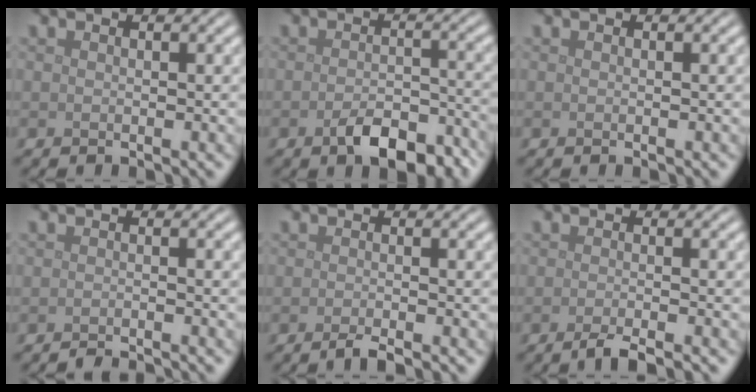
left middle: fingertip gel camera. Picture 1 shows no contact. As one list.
[{"total": 4.8, "force": [-2.7, 2.2, 3.3], "torque": [-0.058, -0.003, -0.041]}, {"total": 0.0}, {"total": 1.6, "force": [-1.5, 0.2, 0.5], "torque": [0.004, -0.004, -0.027]}, {"total": 1.6, "force": [-1.1, 0.2, 1.1], "torque": [-0.014, -0.005, -0.026]}, {"total": 2.3, "force": [-1.6, 0.4, 1.6], "torque": [-0.020, -0.004, -0.036]}]